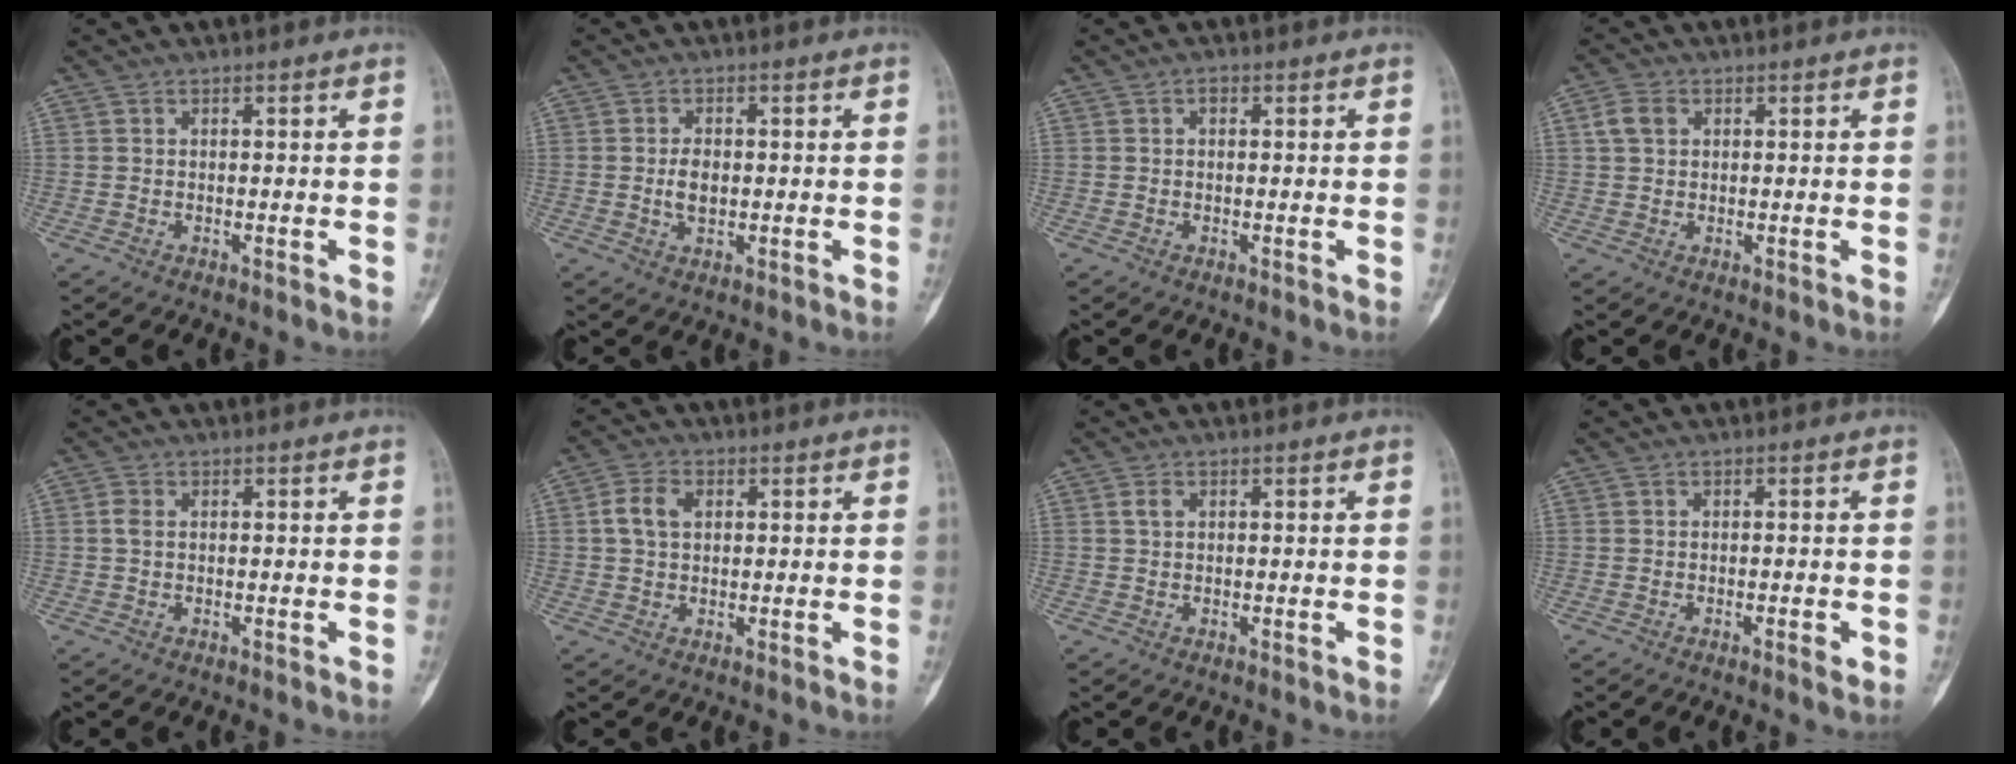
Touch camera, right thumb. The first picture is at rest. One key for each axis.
{"total": 3.5, "fx": -0.2, "fy": 2.2, "fz": 2.8, "tx": -0.044, "ty": 0.001, "tz": -0.002}
{"total": 0.9, "fx": 0.2, "fy": 0.6, "fz": 0.6, "tx": -0.006, "ty": 0.003, "tz": 0.002}
{"total": 3.4, "fx": 1.0, "fy": 2.5, "fz": 2.0, "tx": -0.038, "ty": 0.006, "tz": 0.020}
{"total": 1.5, "fx": 0.1, "fy": 0.9, "fz": 1.2, "tx": -0.029, "ty": 0.002, "tz": 0.001}
{"total": 4.9, "fx": 1.0, "fy": 3.4, "fz": 3.4, "tx": -0.065, "ty": 0.009, "tz": 0.017}
{"total": 1.3, "fx": 0.5, "fy": 0.8, "fz": 0.9, "tx": -0.020, "ty": 0.004, "tz": 0.010}
{"total": 1.7, "fx": -0.7, "fy": 0.5, "fz": 1.5, "tx": -0.022, "ty": -0.001, "tz": -0.010}